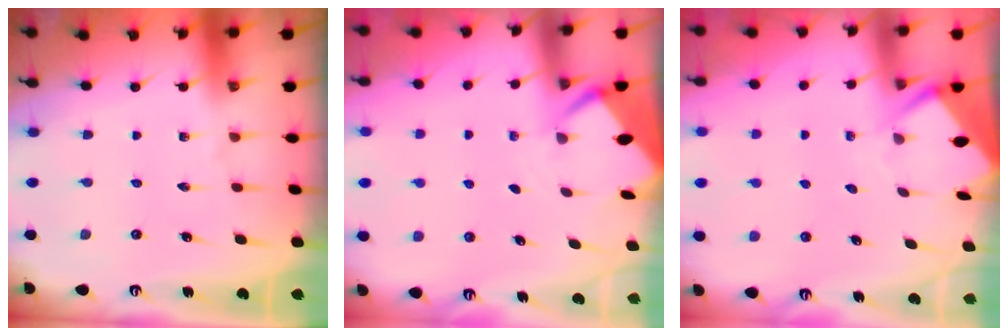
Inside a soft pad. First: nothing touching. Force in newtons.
{"total": 2.6, "press": 2.6, "slide": 0.3}
{"total": 3.5, "press": 3.5, "slide": 0.3}